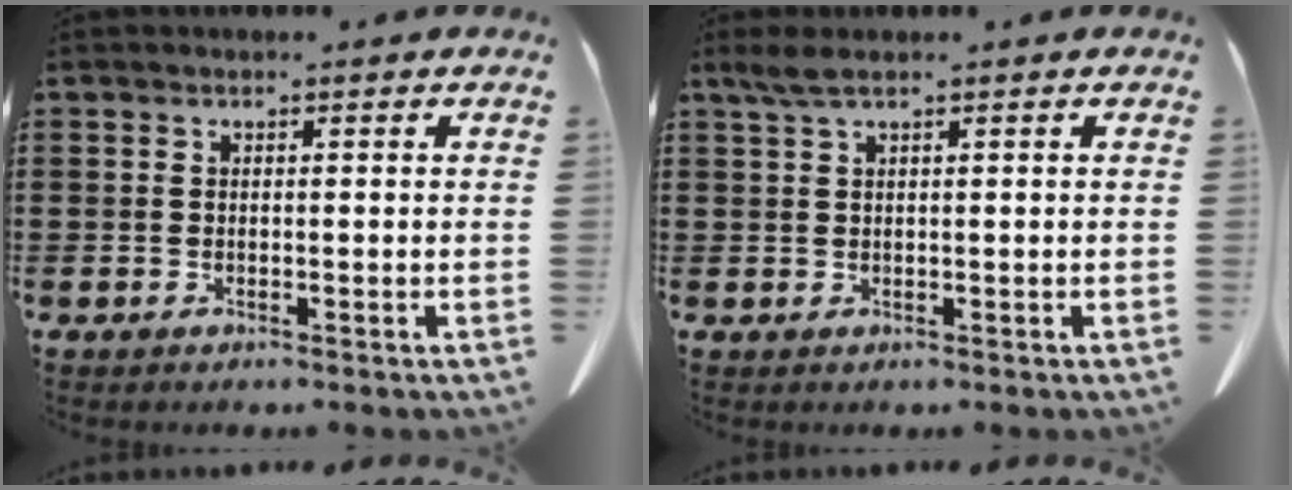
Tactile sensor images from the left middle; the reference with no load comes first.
{"total": 1.9, "force": [1.1, 0.2, 1.5], "torque": [-0.038, -0.002, 0.018]}